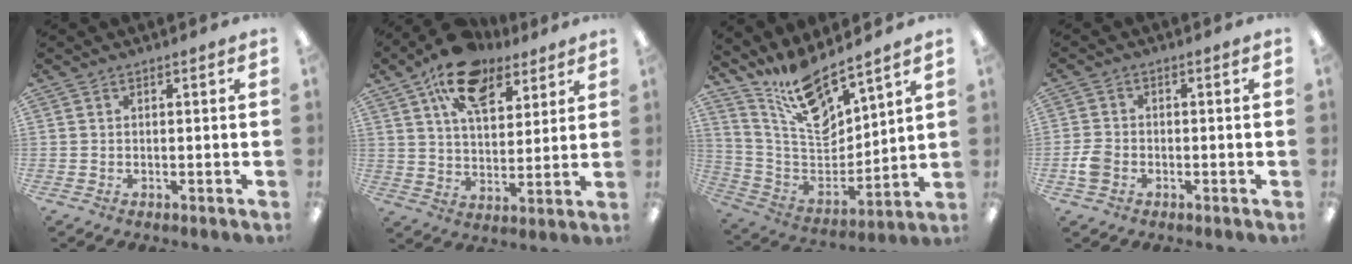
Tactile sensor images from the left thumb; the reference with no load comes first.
{"total": 16.1, "force": [10.7, 8.1, 8.9], "torque": [-0.145, -0.045, 0.189]}
{"total": 15.1, "force": [12.7, 4.0, 7.0], "torque": [-0.150, -0.083, 0.227]}
{"total": 3.8, "force": [-1.4, 2.8, 2.1], "torque": [-0.040, 0.008, -0.025]}